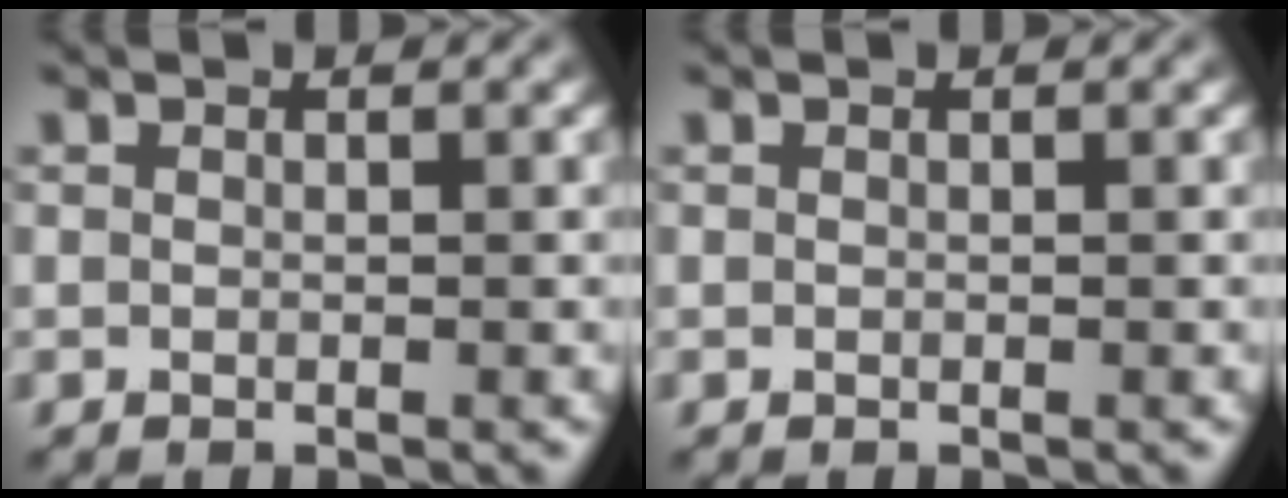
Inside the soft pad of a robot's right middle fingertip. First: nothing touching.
{"total": 0.0}